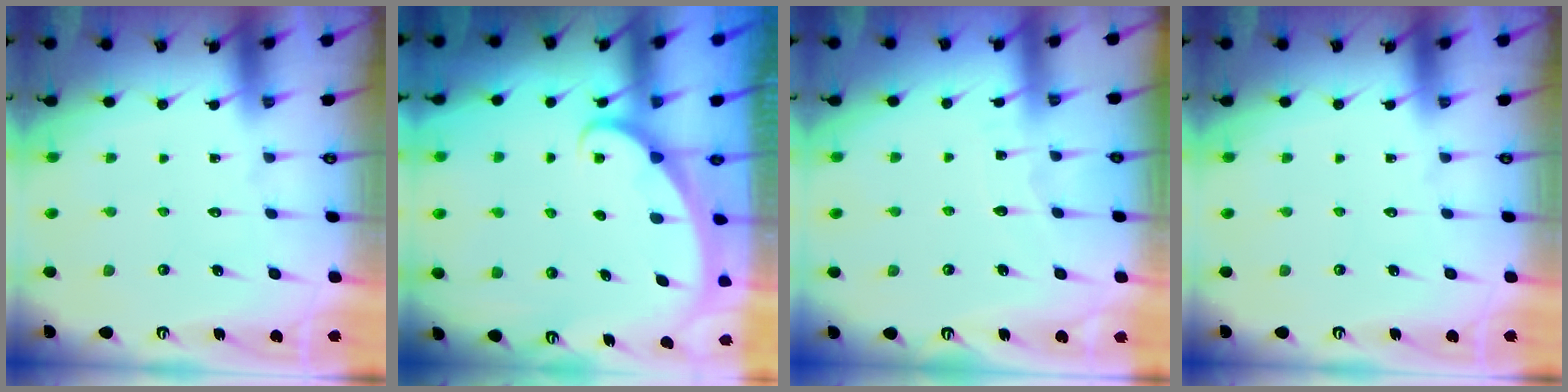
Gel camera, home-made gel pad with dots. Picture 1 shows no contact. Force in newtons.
{"total": 1.7, "press": 1.7, "slide": 0.1}
{"total": 3.3, "press": 3.3, "slide": 0.4}
{"total": 0.0}